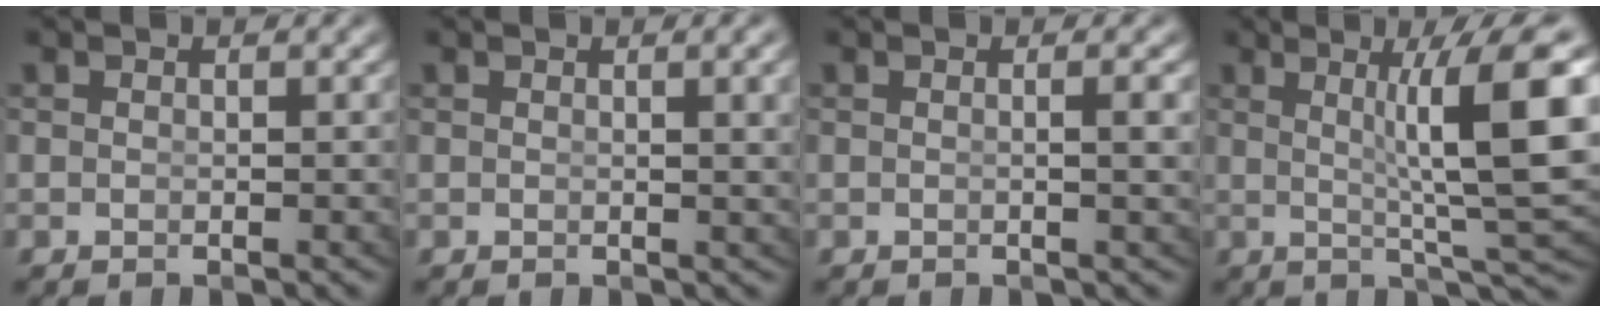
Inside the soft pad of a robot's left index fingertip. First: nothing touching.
{"total": 1.7, "force": [0.7, -0.1, 1.5], "torque": [-0.010, 0.000, 0.010]}
{"total": 1.1, "force": [0.1, -0.5, 1.0], "torque": [-0.013, -0.002, 0.001]}
{"total": 9.4, "force": [1.6, 1.6, 9.1], "torque": [-0.117, 0.000, 0.027]}